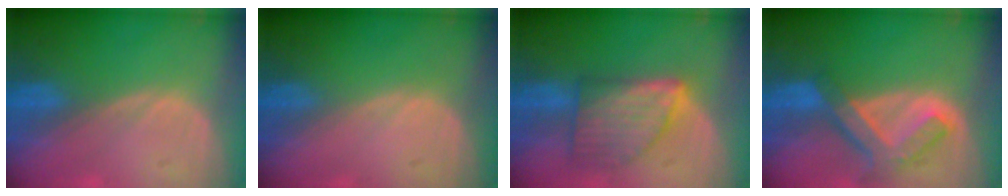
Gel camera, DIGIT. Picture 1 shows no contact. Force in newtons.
{"total": 0.0}
{"total": 7.6, "press": 7.6, "slide": 0.3}
{"total": 7.5, "press": 6.4, "slide": 3.8}